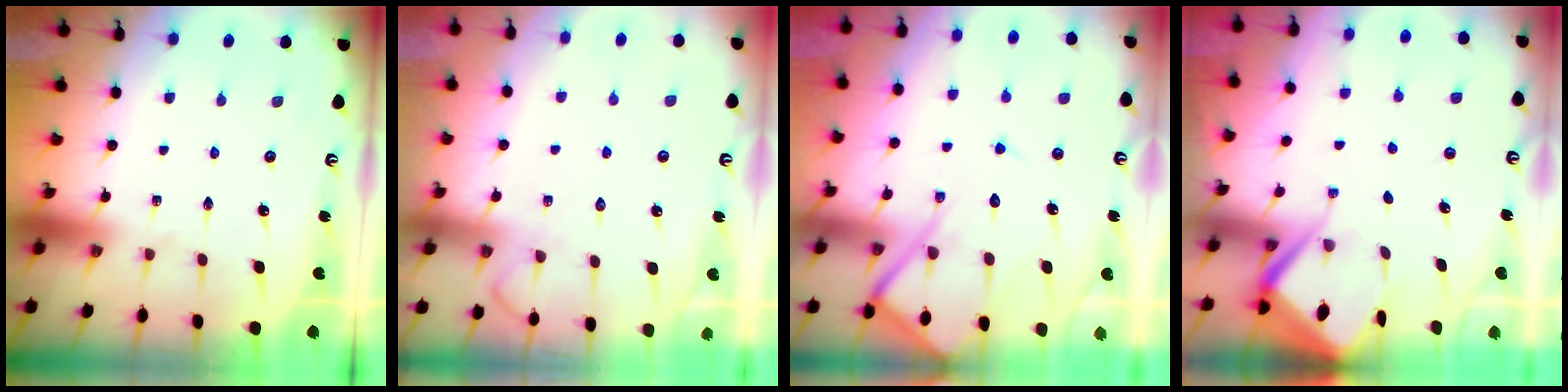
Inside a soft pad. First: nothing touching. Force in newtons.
{"total": 8.0, "press": 7.9, "slide": 1.0}
{"total": 11.9, "press": 11.8, "slide": 1.2}
{"total": 6.2, "press": 6.2, "slide": 0.6}